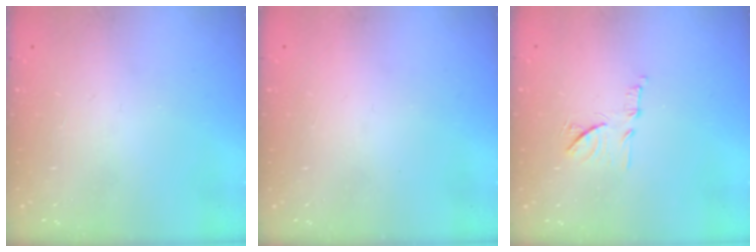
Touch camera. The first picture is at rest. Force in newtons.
{"total": 1.5, "press": 1.5, "slide": 0.1}
{"total": 9.6, "press": 9.6, "slide": 0.3}